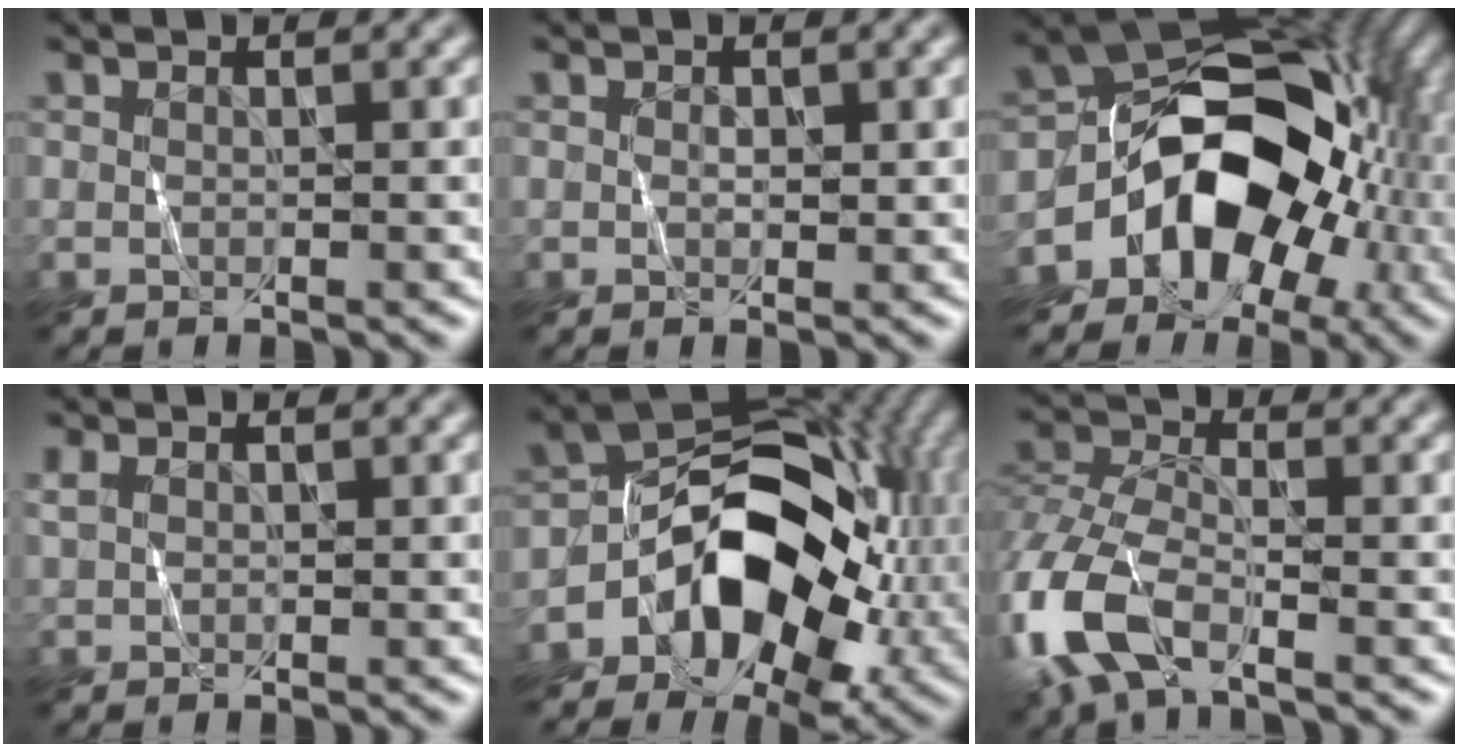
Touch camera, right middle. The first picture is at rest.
{"total": 0.6, "force": [0.3, 0.4, 0.3], "torque": [-0.005, 0.005, 0.006]}
{"total": 12.3, "force": [-3.8, 8.7, 7.7], "torque": [-0.092, 0.001, -0.073]}
{"total": 1.0, "force": [0.6, 0.7, 0.3], "torque": [-0.010, 0.008, 0.015]}
{"total": 11.3, "force": [-3.0, 7.5, 7.9], "torque": [-0.106, 0.018, -0.065]}
{"total": 8.9, "force": [-4.2, 4.6, 6.4], "torque": [-0.157, -0.003, -0.096]}